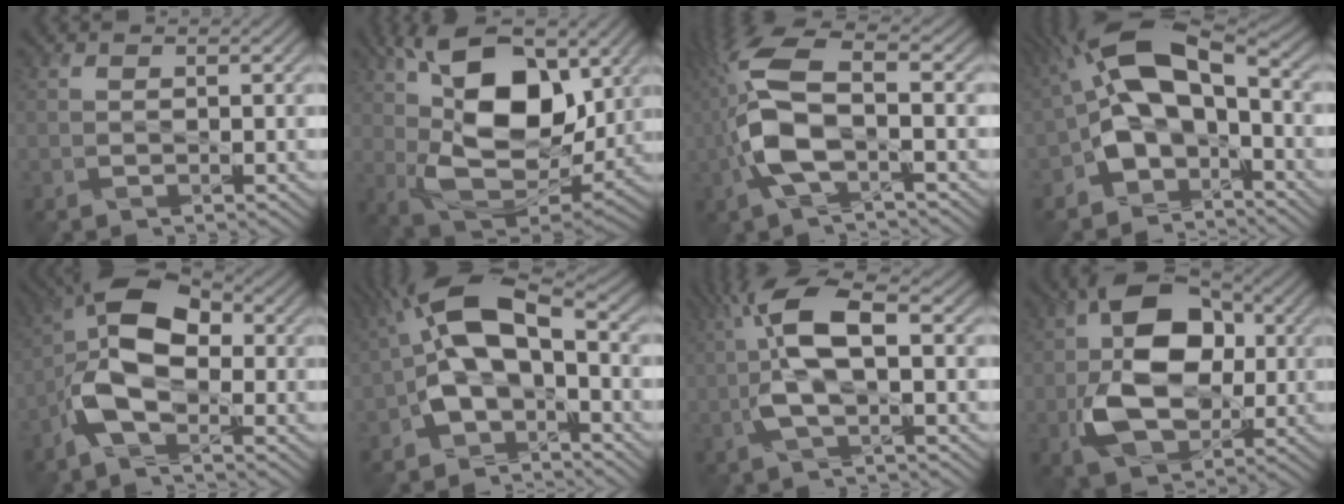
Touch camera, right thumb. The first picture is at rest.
{"total": 17.4, "force": [5.5, 9.6, 13.5], "torque": [-0.247, 0.018, 0.084]}
{"total": 10.8, "force": [-1.5, 4.3, 9.8], "torque": [-0.230, 0.016, -0.042]}
{"total": 14.0, "force": [-2.7, 7.9, 11.2], "torque": [-0.199, 0.018, -0.064]}
{"total": 9.0, "force": [-2.2, 4.4, 7.5], "torque": [-0.149, 0.018, -0.060]}
{"total": 11.9, "force": [-1.9, 6.2, 10.0], "torque": [-0.185, 0.024, -0.053]}
{"total": 8.9, "force": [0.3, 3.0, 8.3], "torque": [-0.181, 0.021, -0.004]}
{"total": 12.1, "force": [-0.3, 8.1, 9.0], "torque": [-0.172, 0.003, -0.011]}